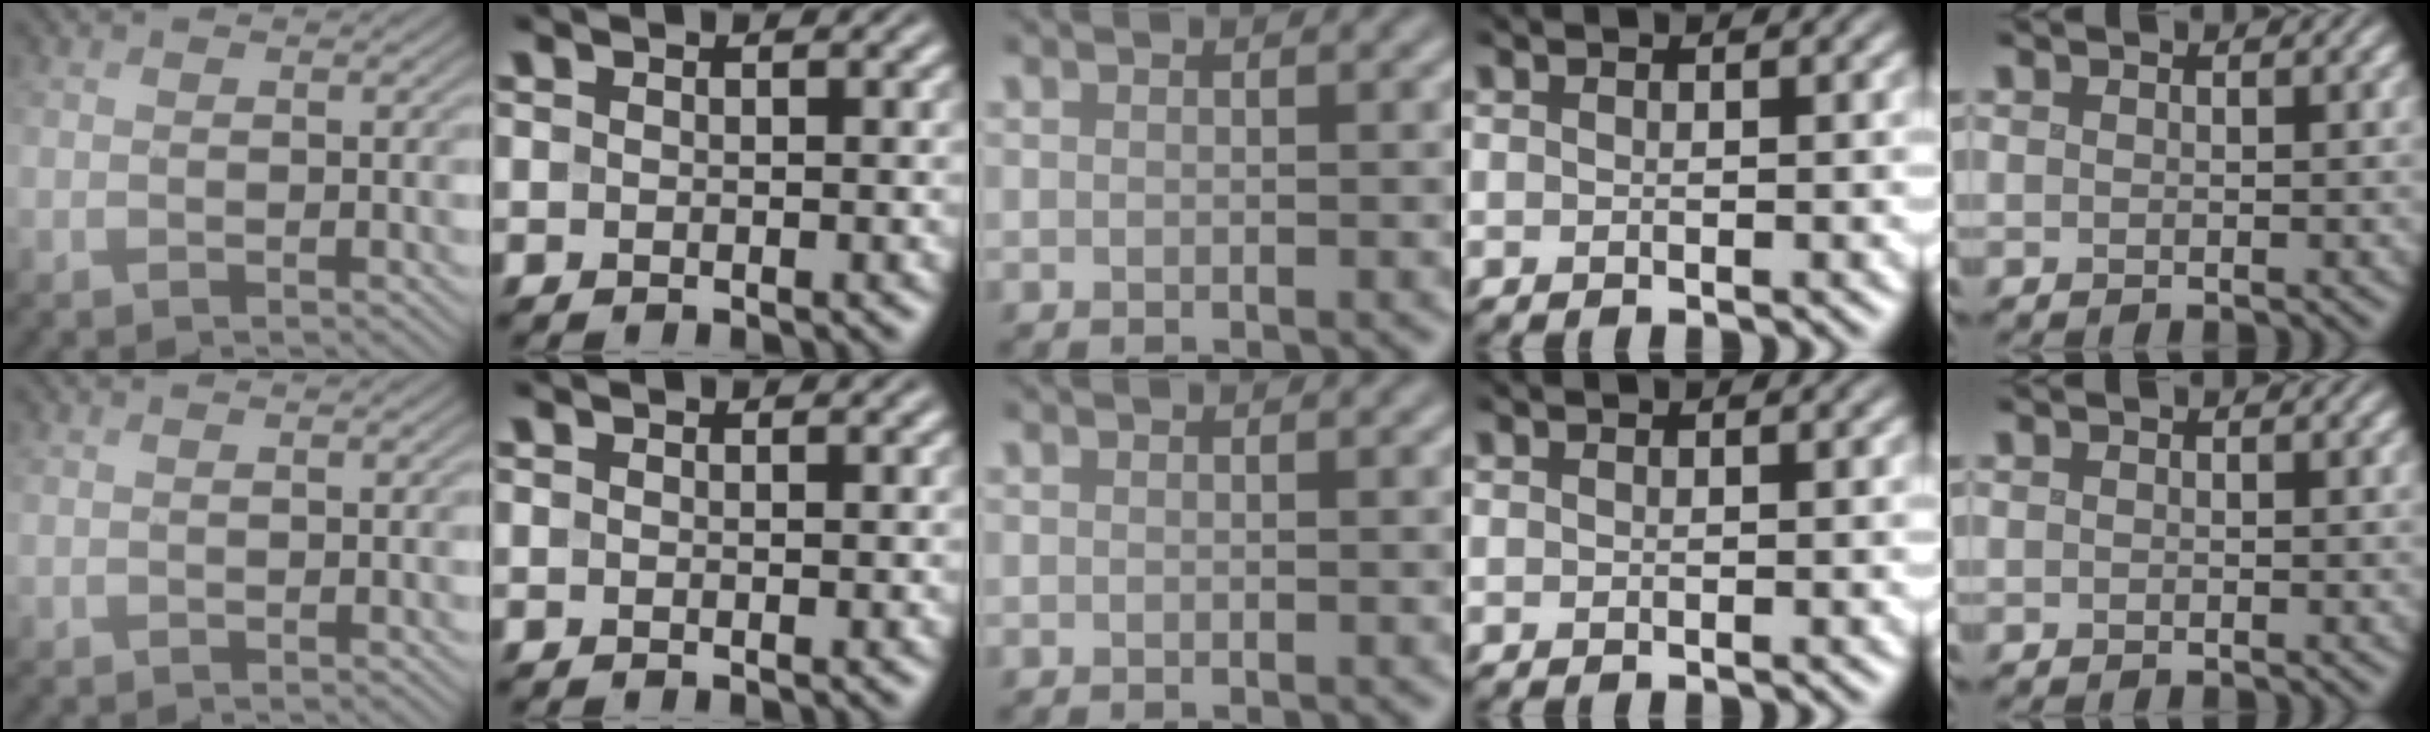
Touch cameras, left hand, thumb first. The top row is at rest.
{"thumb": {"total": 0.8, "force": [0.6, 0.2, 0.4], "torque": [-0.015, 0.000, 0.014]}}